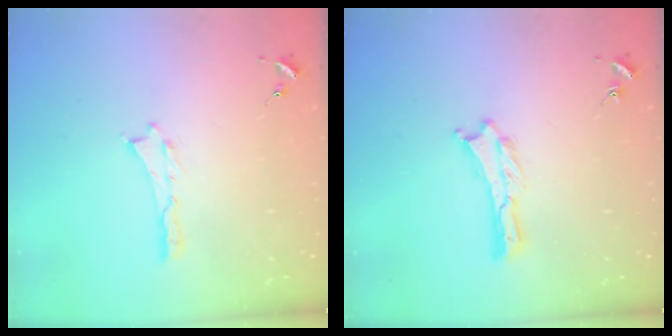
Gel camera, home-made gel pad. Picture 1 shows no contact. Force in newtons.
{"total": 0.0}